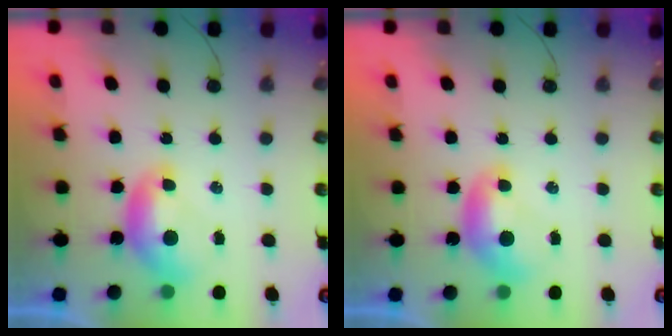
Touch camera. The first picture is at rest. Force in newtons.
{"total": 0.0}